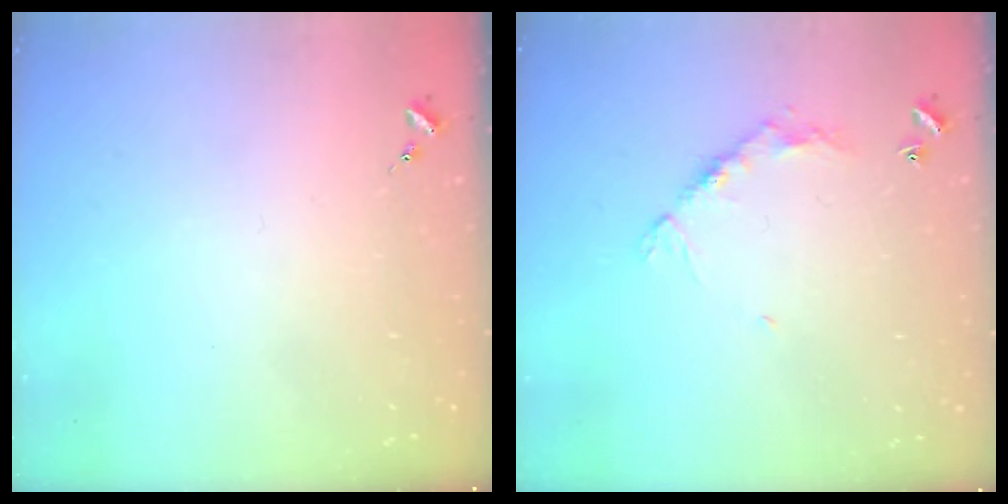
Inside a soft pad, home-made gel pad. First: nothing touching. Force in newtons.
{"total": 8.1, "press": 8.1, "slide": 0.7}